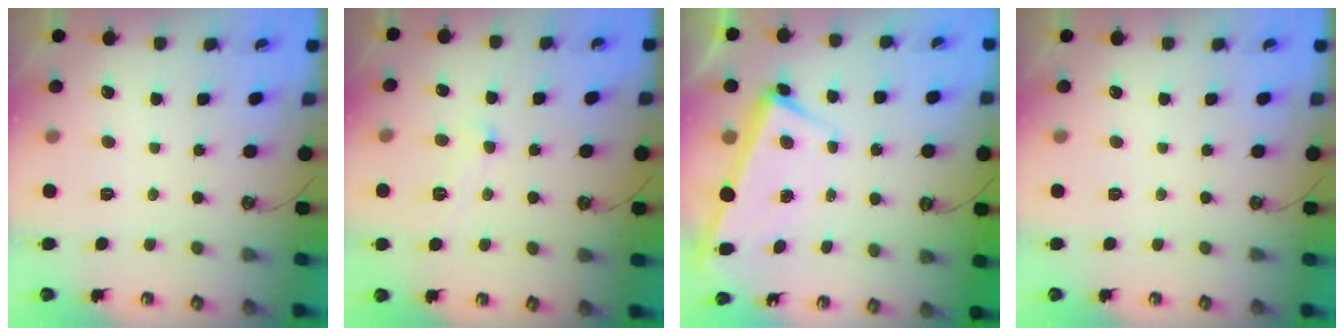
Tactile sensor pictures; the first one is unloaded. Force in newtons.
{"total": 1.2, "press": 1.2, "slide": 0.2}
{"total": 2.5, "press": 2.4, "slide": 0.7}
{"total": 0.0}